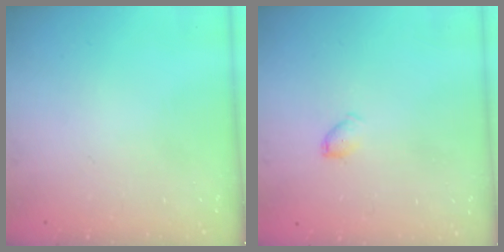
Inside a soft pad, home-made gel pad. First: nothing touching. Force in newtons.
{"total": 4.9, "press": 4.9, "slide": 0.8}